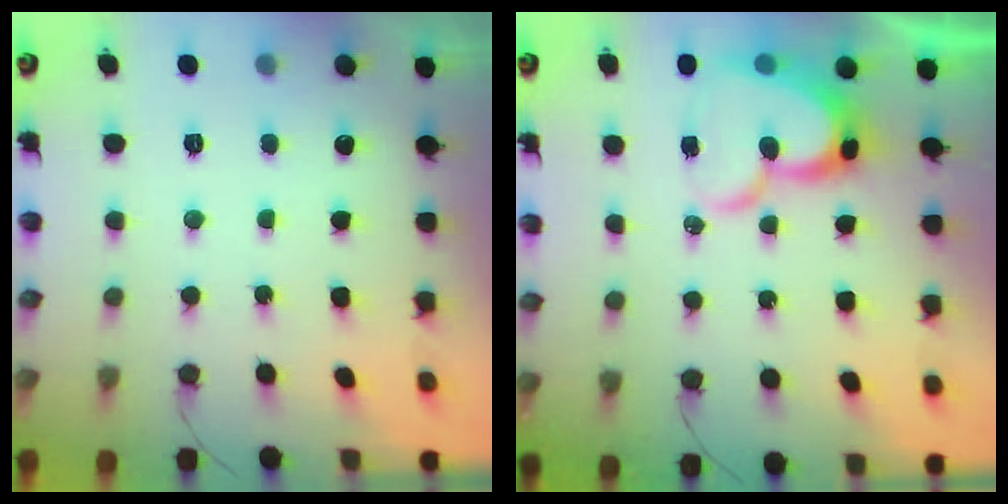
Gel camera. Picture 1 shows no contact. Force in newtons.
{"total": 14.8, "press": 14.7, "slide": 1.4}